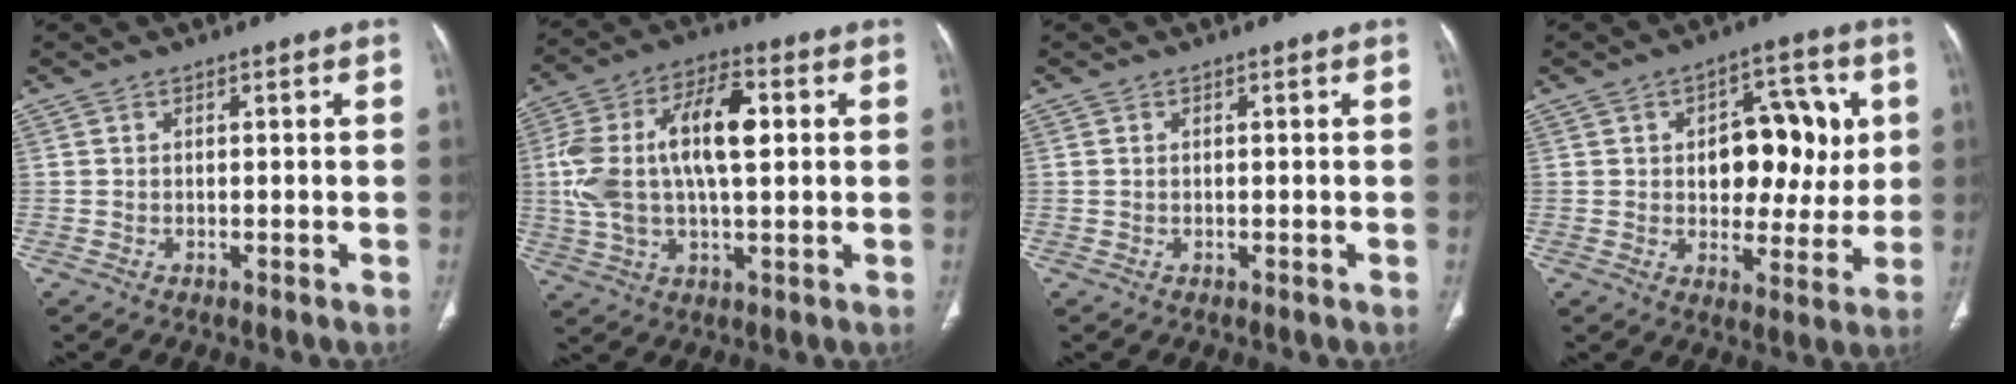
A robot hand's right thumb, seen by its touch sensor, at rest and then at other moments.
{"total": 17.5, "force": [2.4, 8.5, 15.1], "torque": [-0.291, 0.030, 0.041]}
{"total": 0.0}
{"total": 14.2, "force": [2.3, 8.7, 11.0], "torque": [-0.093, 0.007, 0.035]}